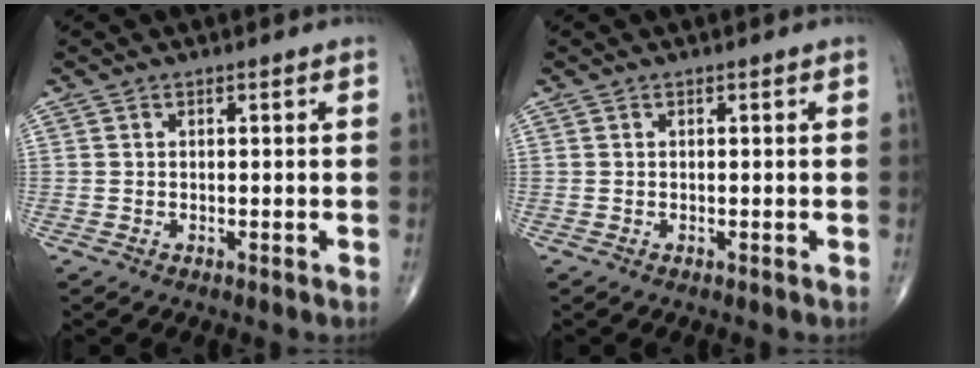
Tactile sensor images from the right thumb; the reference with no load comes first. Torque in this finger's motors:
{"motor_torque": [0.00, 0.00, 0.00, 0.00, 0.00]}